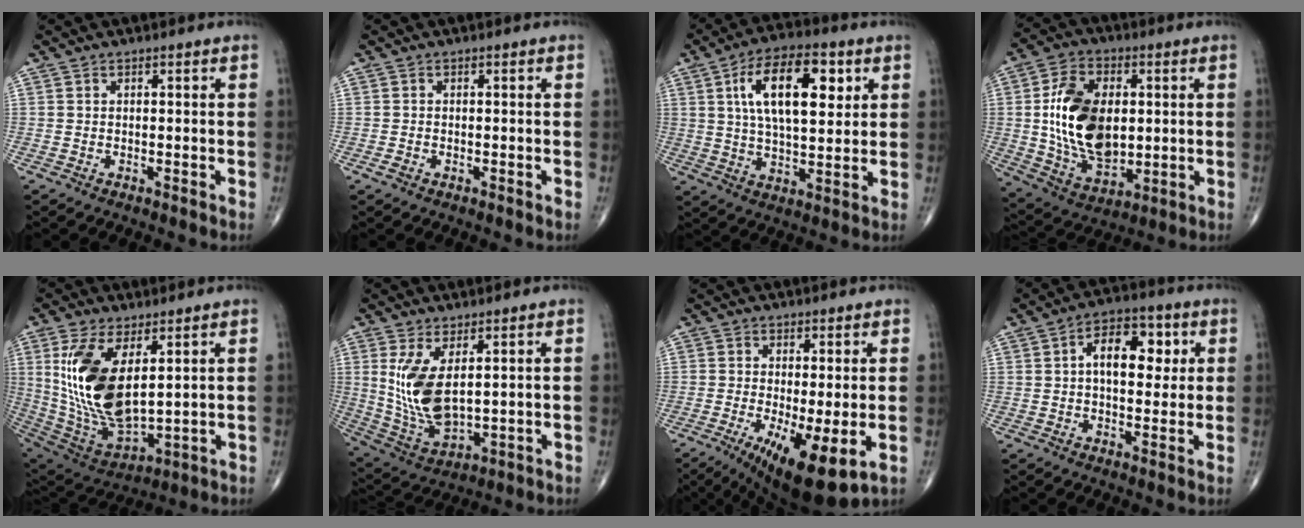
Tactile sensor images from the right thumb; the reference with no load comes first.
{"total": 0.8, "force": [-0.4, 0.6, 0.4], "torque": [-0.011, 0.004, -0.006]}
{"total": 15.9, "force": [5.0, 7.2, 13.3], "torque": [-0.206, -0.006, 0.085]}
{"total": 18.2, "force": [1.4, 11.3, 14.2], "torque": [-0.233, -0.008, 0.036]}
{"total": 18.3, "force": [4.5, 8.6, 15.6], "torque": [-0.307, -0.026, 0.108]}
{"total": 11.5, "force": [2.6, 5.3, 9.9], "torque": [-0.198, -0.024, 0.071]}
{"total": 12.1, "force": [-3.4, 3.6, 11.0], "torque": [-0.177, -0.025, -0.042]}
{"total": 10.4, "force": [2.1, 6.0, 8.2], "torque": [-0.098, 0.011, 0.028]}